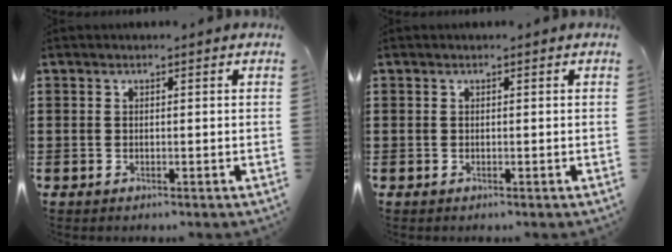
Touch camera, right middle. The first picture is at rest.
{"total": 0.0}